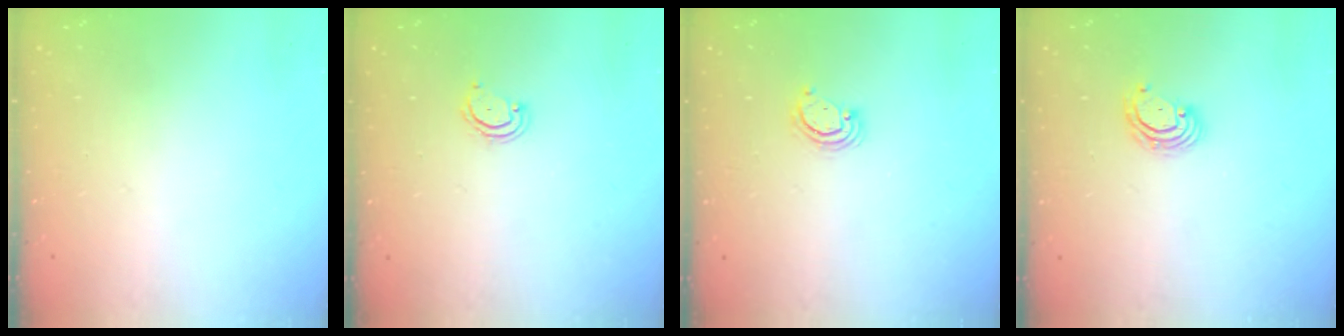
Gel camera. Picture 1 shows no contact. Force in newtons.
{"total": 3.5, "press": 3.5, "slide": 0.3}
{"total": 2.6, "press": 2.6, "slide": 0.3}
{"total": 4.2, "press": 4.2, "slide": 0.3}